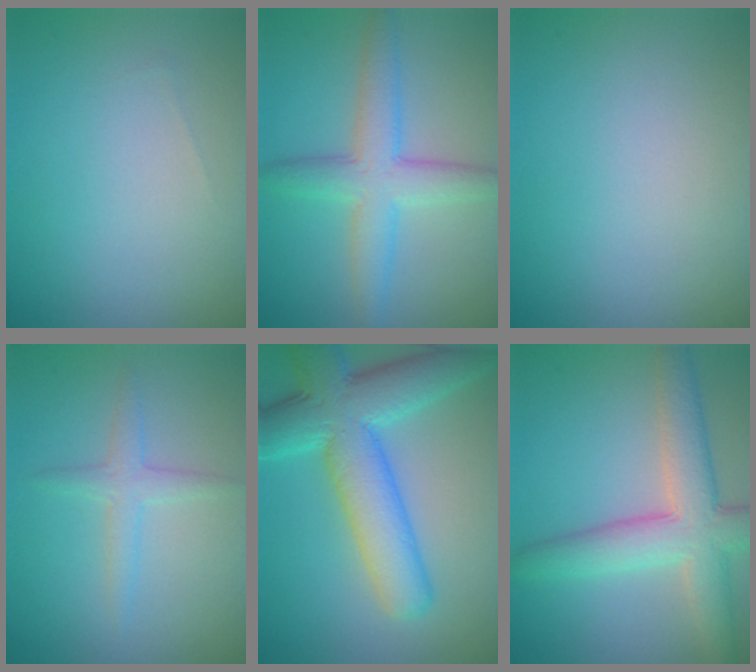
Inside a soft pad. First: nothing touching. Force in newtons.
{"total": 4.8, "press": 4.8, "slide": 0.1}
{"total": 0.0}
{"total": 1.9, "press": 1.9, "slide": 0.1}
{"total": 9.0, "press": 9.0, "slide": 0.7}
{"total": 6.5, "press": 6.4, "slide": 0.4}